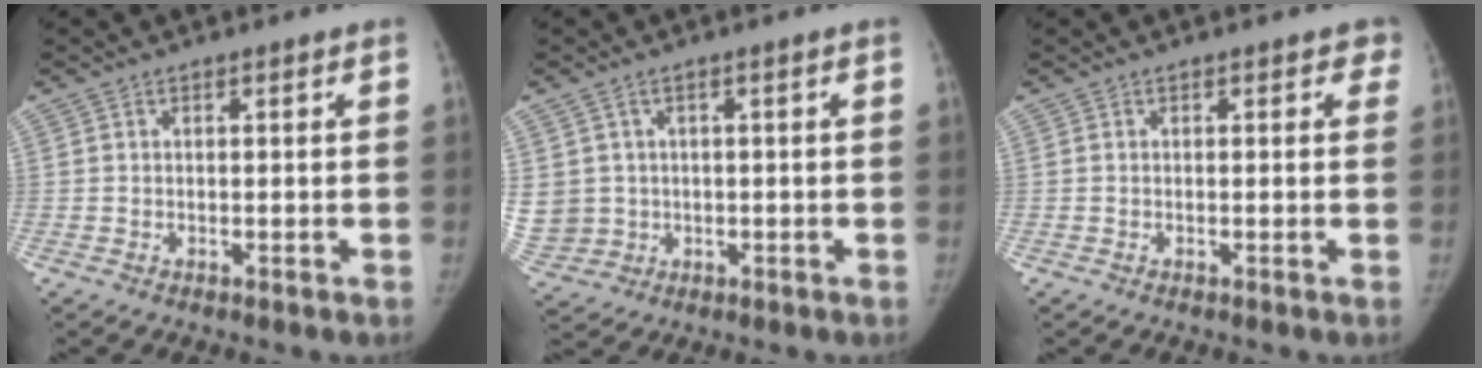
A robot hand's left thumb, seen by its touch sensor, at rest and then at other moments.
{"total": 8.1, "force": [0.5, 7.5, 3.1], "torque": [-0.075, 0.007, 0.032]}
{"total": 1.5, "force": [0.8, 1.0, 0.7], "torque": [0.018, 0.001, 0.000]}